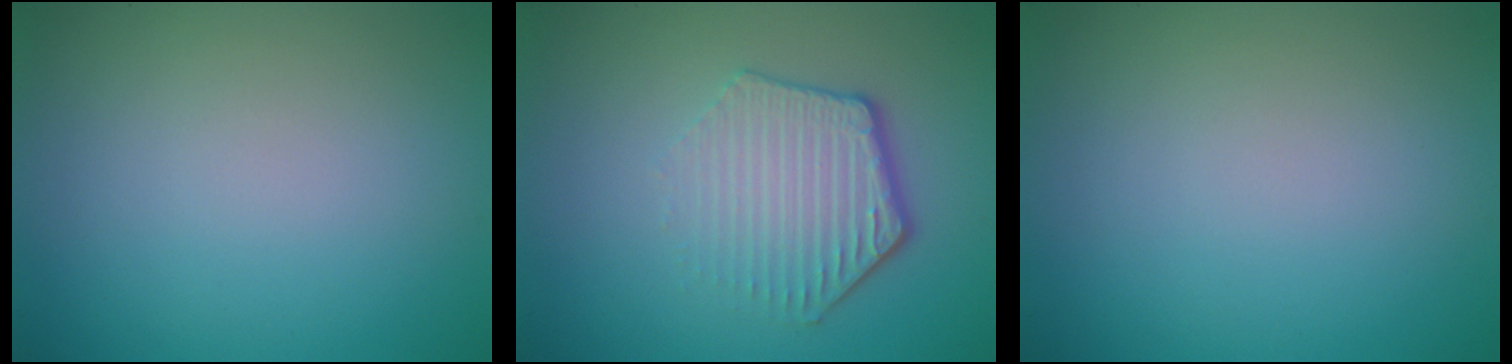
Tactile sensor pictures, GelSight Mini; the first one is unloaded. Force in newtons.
{"total": 4.2, "press": 3.2, "slide": 2.7}
{"total": 0.0}